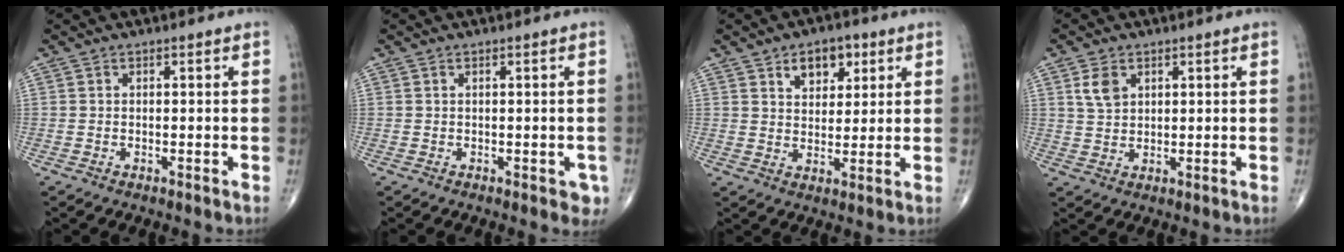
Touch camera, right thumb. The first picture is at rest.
{"total": 2.2, "force": [-0.6, 1.2, 1.7], "torque": [-0.001, 0.001, -0.006]}
{"total": 7.2, "force": [3.6, 4.6, 4.2], "torque": [-0.031, -0.015, 0.053]}
{"total": 4.2, "force": [1.9, 2.8, 2.4], "torque": [-0.038, -0.006, 0.040]}